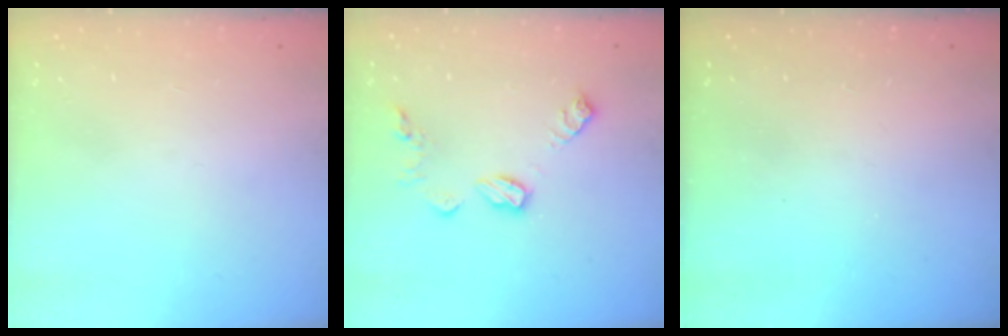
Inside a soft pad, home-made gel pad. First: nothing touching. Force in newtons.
{"total": 9.0, "press": 9.0, "slide": 0.3}
{"total": 0.0}